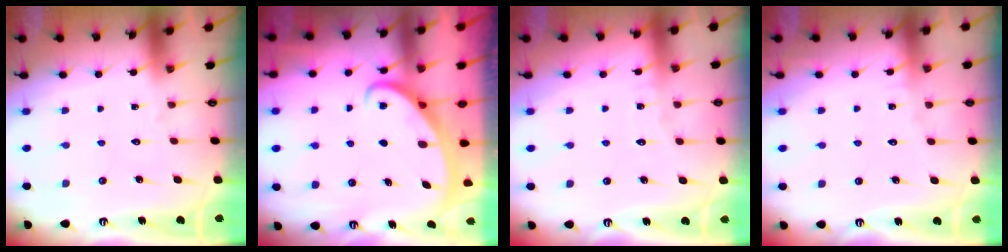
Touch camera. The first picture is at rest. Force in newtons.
{"total": 2.6, "press": 2.5, "slide": 0.3}
{"total": 2.8, "press": 2.8, "slide": 0.2}
{"total": 2.5, "press": 2.5, "slide": 0.2}